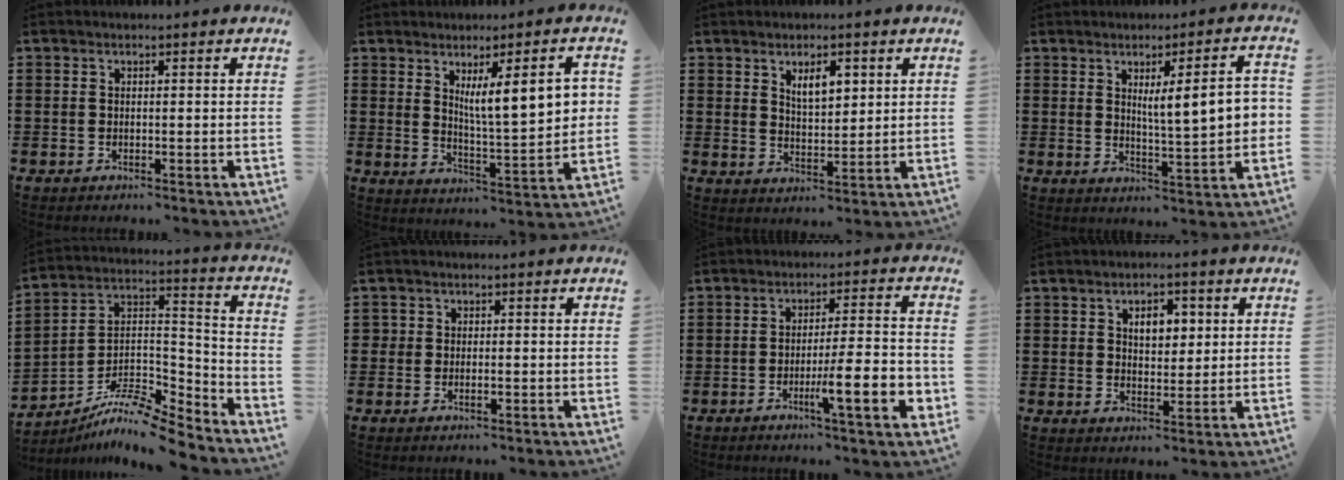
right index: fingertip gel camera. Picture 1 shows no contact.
{"total": 9.3, "force": [3.3, 2.1, 8.4], "torque": [-0.146, -0.003, 0.053]}
{"total": 4.4, "force": [2.2, 2.0, 3.2], "torque": [-0.054, 0.002, 0.035]}
{"total": 8.0, "force": [1.6, 1.5, 7.7], "torque": [-0.119, -0.006, 0.018]}
{"total": 9.6, "force": [-8.3, 2.0, 4.3], "torque": [-0.083, 0.016, -0.167]}
{"total": 1.2, "force": [-0.3, 0.8, 0.8], "torque": [-0.018, 0.001, -0.007]}
{"total": 10.1, "force": [-3.5, 1.2, 9.3], "torque": [-0.155, -0.005, -0.059]}
{"total": 4.5, "force": [1.4, 2.9, 3.2], "torque": [-0.048, 0.004, 0.016]}